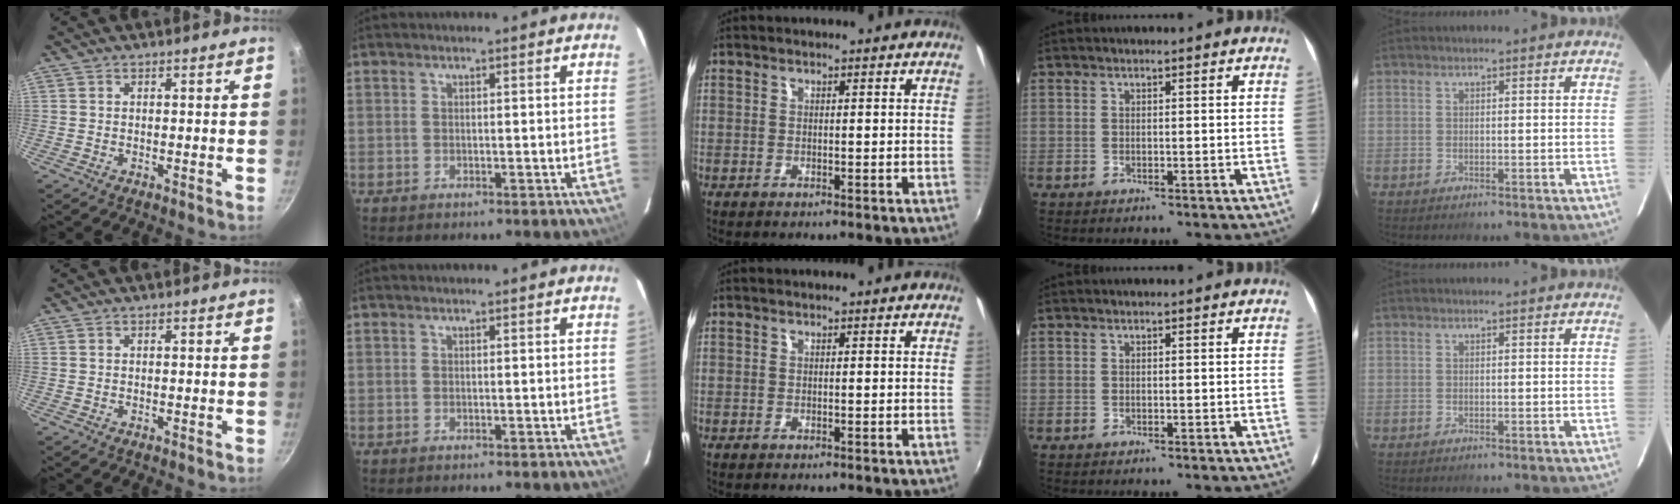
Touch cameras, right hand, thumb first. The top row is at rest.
{}